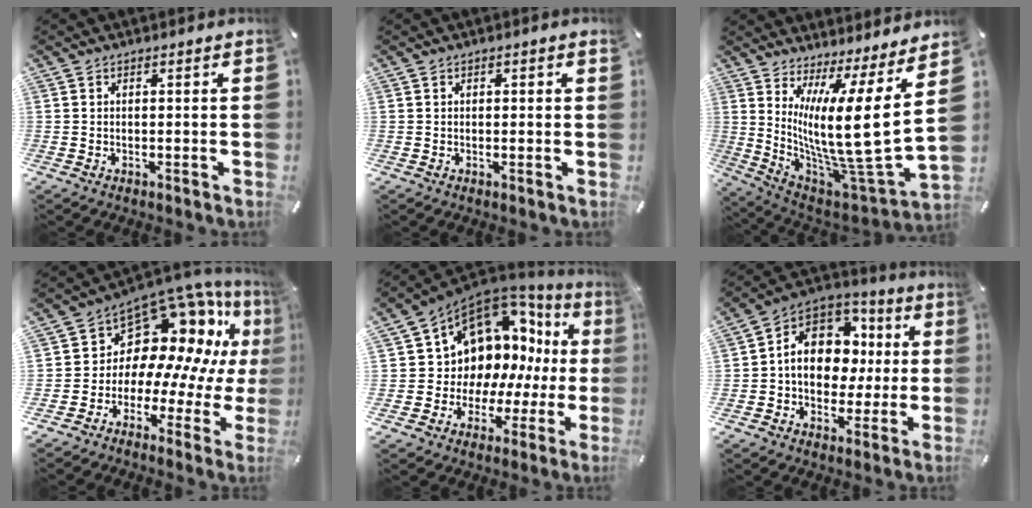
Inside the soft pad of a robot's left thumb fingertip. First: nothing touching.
{"total": 0.6, "force": [0.1, 0.2, 0.5], "torque": [-0.010, 0.001, 0.002]}
{"total": 18.8, "force": [5.2, 3.8, 17.7], "torque": [-0.312, -0.083, 0.087]}
{"total": 13.8, "force": [8.8, 8.7, 6.0], "torque": [-0.088, -0.107, 0.159]}
{"total": 11.7, "force": [6.1, 9.3, 3.9], "torque": [-0.073, -0.087, 0.123]}
{"total": 13.6, "force": [0.8, 11.3, 7.5], "torque": [-0.133, -0.003, 0.022]}